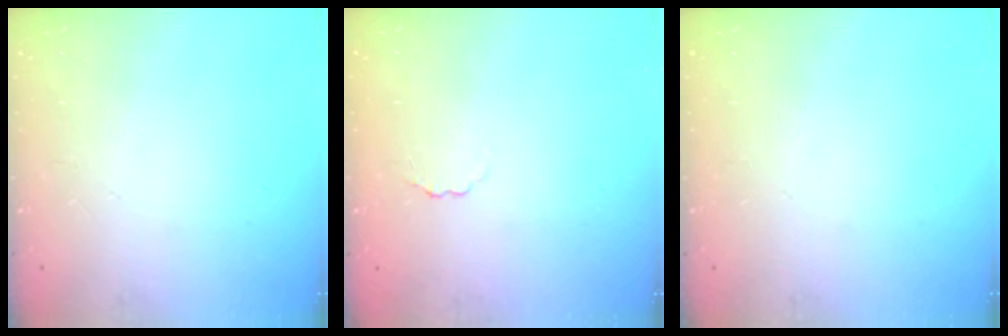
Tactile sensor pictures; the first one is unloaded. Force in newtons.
{"total": 2.0, "press": 1.9, "slide": 0.6}
{"total": 0.0}